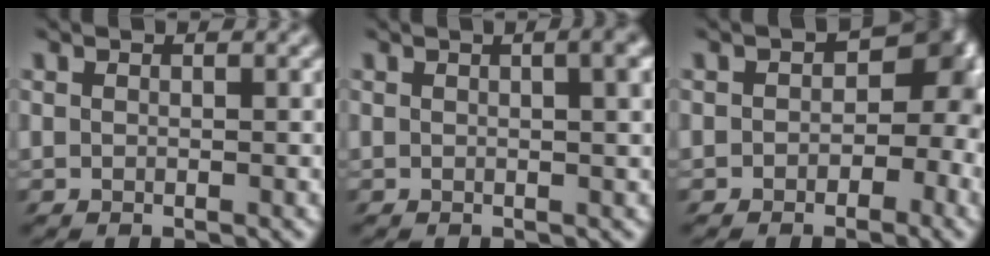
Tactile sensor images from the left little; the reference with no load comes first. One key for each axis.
{"total": 4.9, "fx": 1.7, "fy": 2.2, "fz": 4.0, "tx": -0.070, "ty": 0.012, "tz": 0.034}
{"total": 10.1, "fx": -1.2, "fy": 7.1, "fz": 7.1, "tx": -0.078, "ty": -0.021, "tz": -0.032}